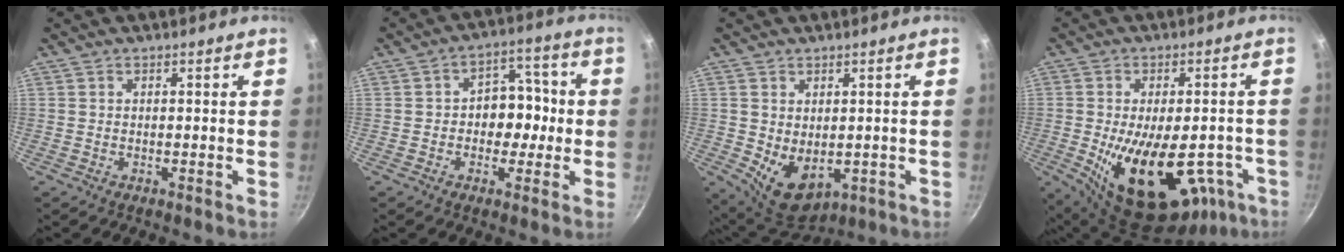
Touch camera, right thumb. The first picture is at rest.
{"total": 8.8, "force": [-0.8, 6.8, 5.6], "torque": [-0.010, 0.027, -0.019]}
{"total": 8.7, "force": [-0.6, 6.1, 6.1], "torque": [-0.078, -0.017, 0.013]}
{"total": 23.4, "force": [-7.6, 12.2, 18.5], "torque": [-0.246, -0.001, -0.090]}